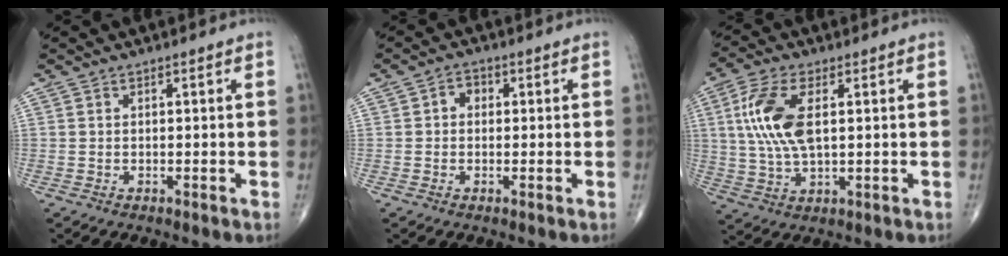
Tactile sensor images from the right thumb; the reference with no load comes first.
{"total": 2.6, "force": [0.2, 2.1, 1.4], "torque": [-0.008, 0.011, -0.003]}
{"total": 11.6, "force": [2.3, 5.3, 10.1], "torque": [-0.220, 0.001, 0.047]}